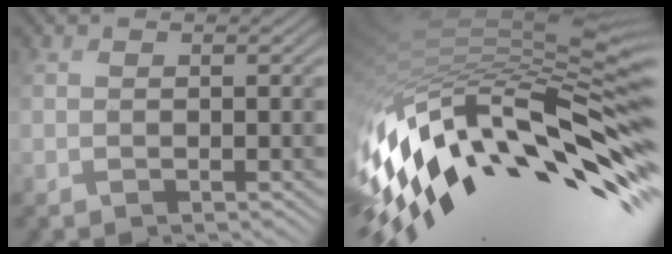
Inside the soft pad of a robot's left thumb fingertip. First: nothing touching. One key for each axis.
{"total": 16.1, "fx": -6.3, "fy": 6.1, "fz": 13.5, "tx": -0.277, "ty": -0.009, "tz": -0.102}